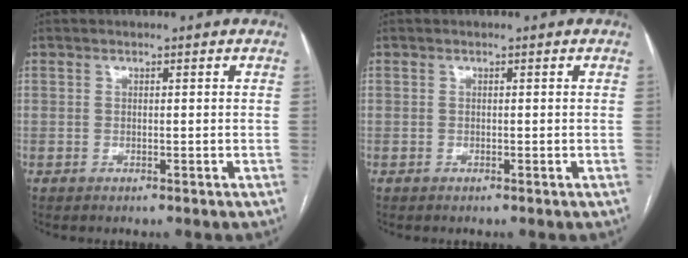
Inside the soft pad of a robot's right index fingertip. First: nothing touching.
{"total": 0.0}